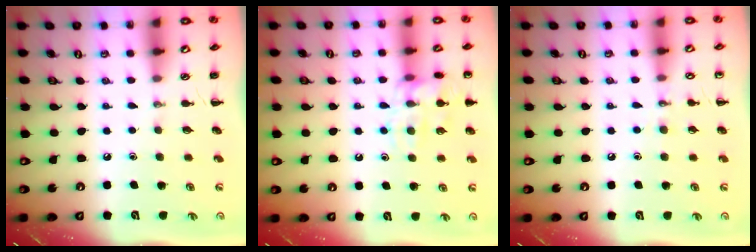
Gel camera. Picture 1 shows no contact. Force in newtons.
{"total": 13.3, "press": 13.3, "slide": 1.1}
{"total": 5.4, "press": 5.2, "slide": 1.5}